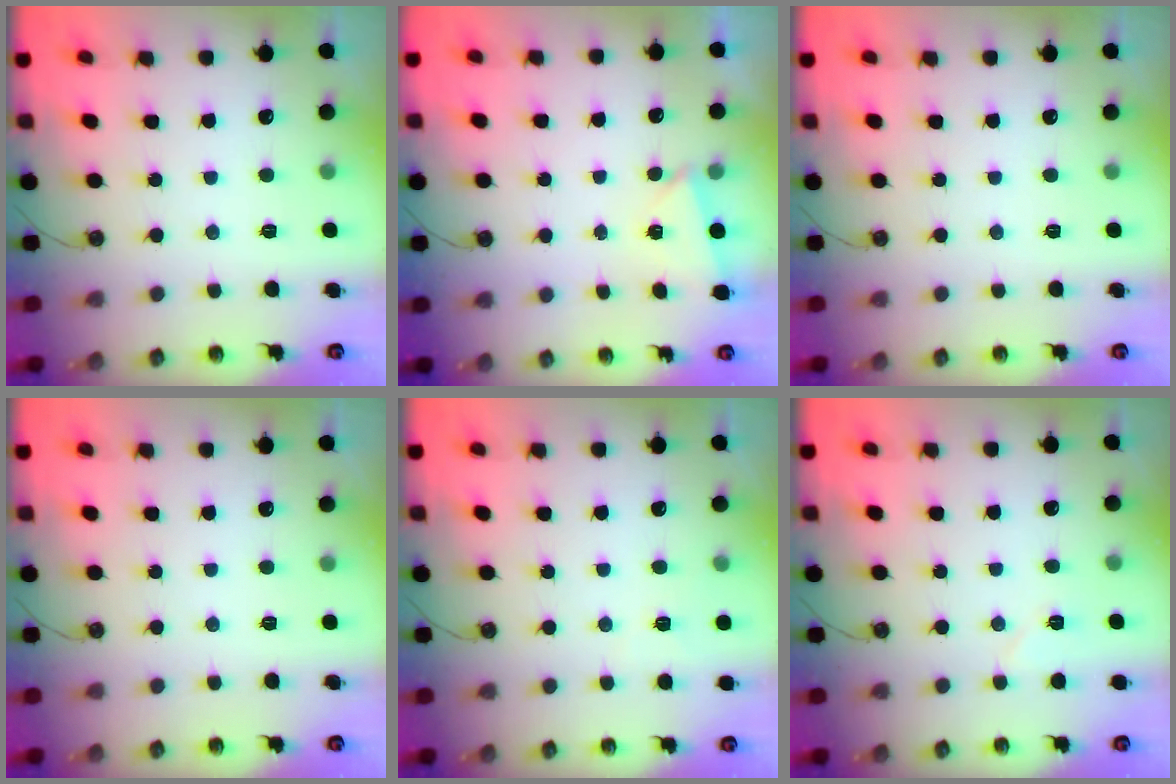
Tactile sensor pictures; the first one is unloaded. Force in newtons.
{"total": 2.4, "press": 2.1, "slide": 1.1}
{"total": 0.0}
{"total": 0.0}
{"total": 2.6, "press": 1.9, "slide": 1.8}
{"total": 5.6, "press": 5.3, "slide": 1.5}